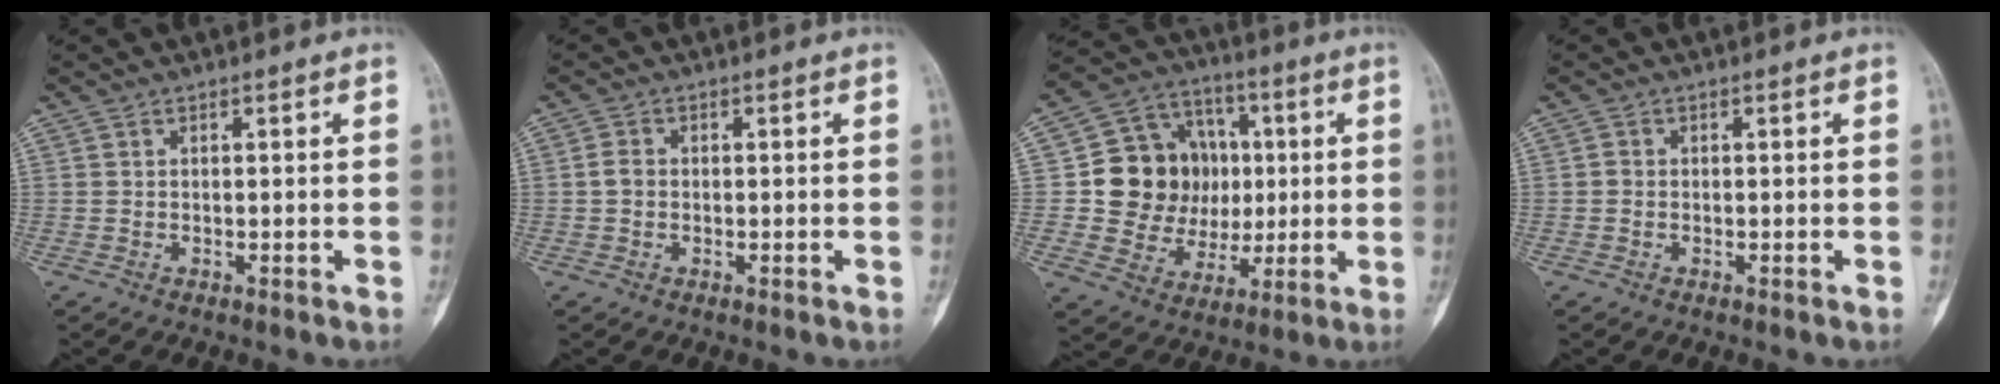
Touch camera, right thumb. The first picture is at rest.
{"total": 2.2, "force": [-0.1, 1.8, 1.3], "torque": [-0.025, 0.006, -0.003]}
{"total": 16.9, "force": [1.4, 14.6, 8.3], "torque": [-0.082, 0.019, 0.039]}
{"total": 0.8, "force": [-0.1, 0.8, 0.4], "torque": [-0.005, 0.002, -0.001]}